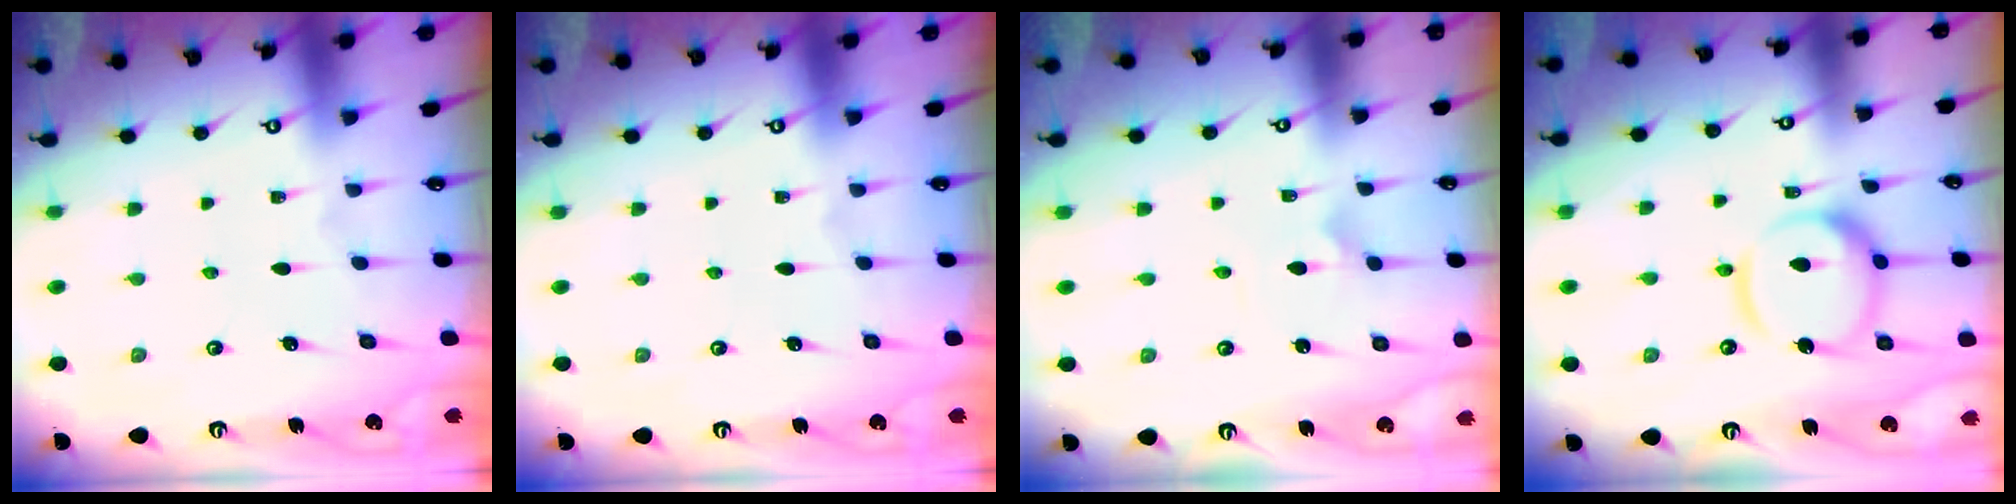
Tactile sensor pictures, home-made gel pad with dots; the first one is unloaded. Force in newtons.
{"total": 0.0}
{"total": 2.3, "press": 2.3, "slide": 0.0}
{"total": 13.5, "press": 13.5, "slide": 1.3}